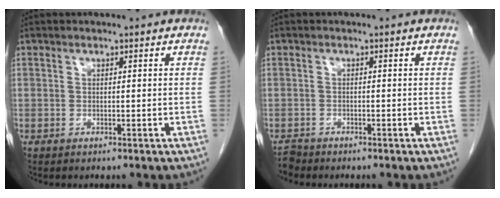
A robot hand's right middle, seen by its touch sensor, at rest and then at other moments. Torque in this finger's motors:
{"motor_torque": [0.11, -0.05, -0.02, -0.02]}